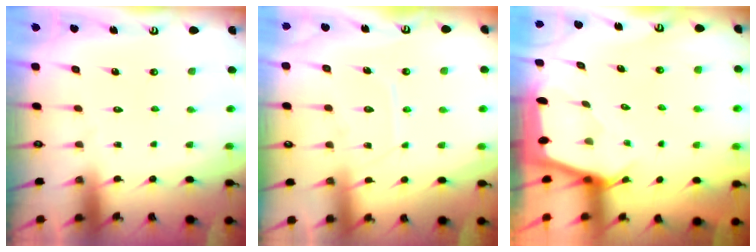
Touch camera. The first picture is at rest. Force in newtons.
{"total": 9.0, "press": 9.0, "slide": 0.9}
{"total": 1.9, "press": 1.9, "slide": 0.1}